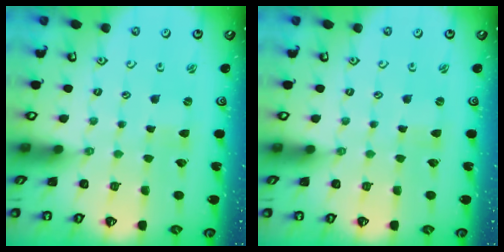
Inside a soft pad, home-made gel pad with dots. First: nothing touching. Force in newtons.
{"total": 0.0}